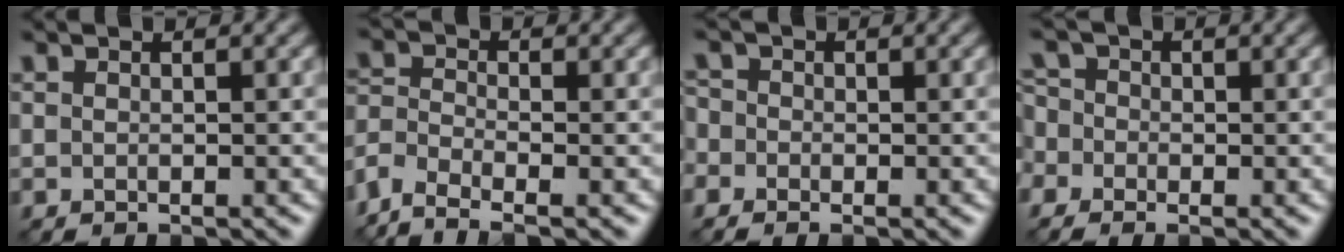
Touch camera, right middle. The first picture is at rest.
{"total": 3.8, "force": [-3.2, 1.3, 1.7], "torque": [-0.041, -0.003, -0.082]}
{"total": 3.1, "force": [-1.3, 2.4, 1.4], "torque": [-0.016, 0.014, -0.031]}
{"total": 4.6, "force": [-1.3, 3.6, 2.5], "torque": [-0.051, 0.018, -0.038]}